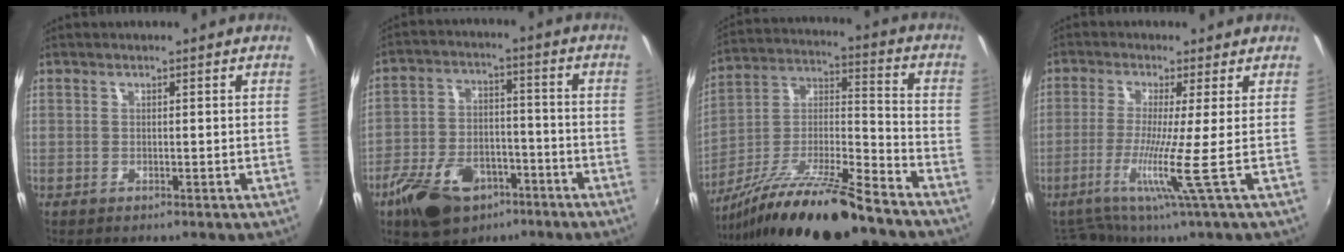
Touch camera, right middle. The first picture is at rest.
{"total": 15.4, "force": [-9.2, 8.9, 8.6], "torque": [-0.187, -0.003, -0.148]}
{"total": 19.4, "force": [-15.1, 2.5, 11.9], "torque": [-0.213, -0.008, -0.265]}
{"total": 6.6, "force": [-2.0, -1.6, 6.0], "torque": [-0.152, -0.015, -0.042]}